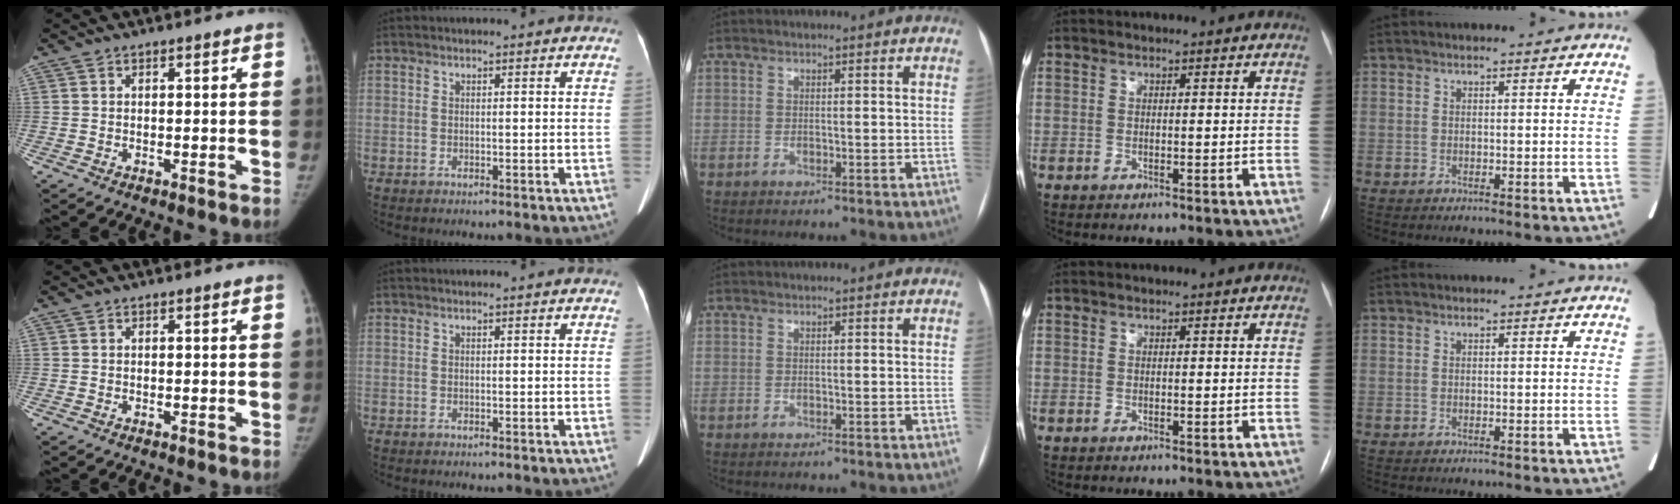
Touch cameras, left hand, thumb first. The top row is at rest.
{}